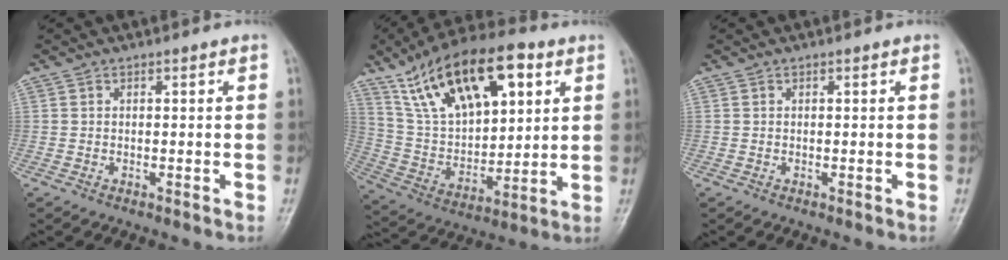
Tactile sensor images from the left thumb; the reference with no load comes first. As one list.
[{"total": 23.1, "force": [11.0, 11.2, 16.9], "torque": [-0.258, -0.023, 0.199]}, {"total": 0.0}]